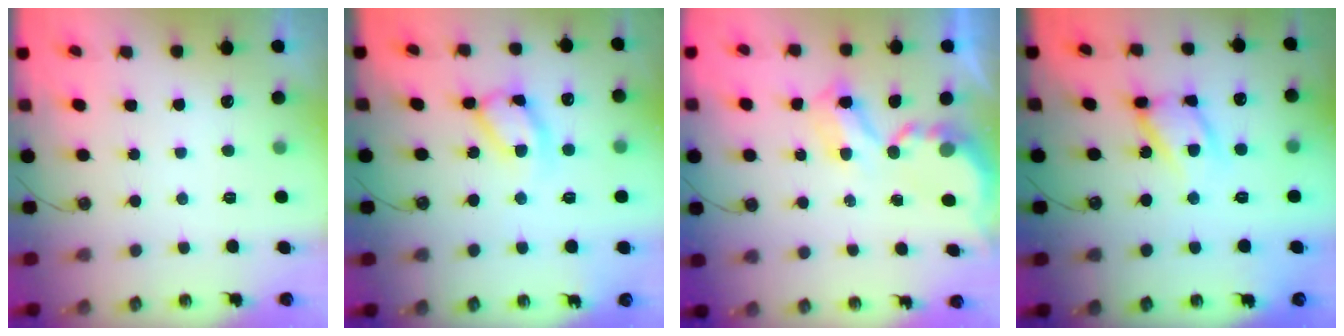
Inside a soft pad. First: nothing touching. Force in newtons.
{"total": 12.9, "press": 12.8, "slide": 1.4}
{"total": 5.6, "press": 5.5, "slide": 0.4}
{"total": 12.2, "press": 12.1, "slide": 1.1}